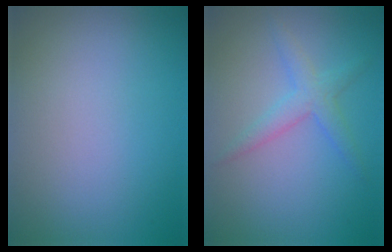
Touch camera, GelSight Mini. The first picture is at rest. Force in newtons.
{"total": 2.4, "press": 2.4, "slide": 0.1}